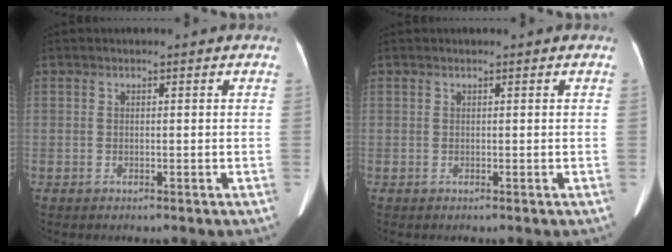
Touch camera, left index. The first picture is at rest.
{"total": 0.0}